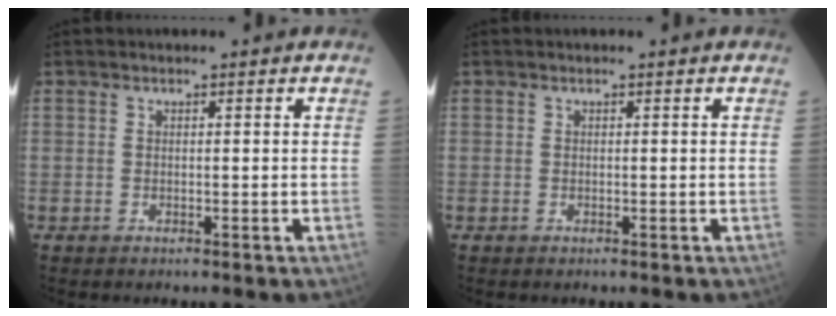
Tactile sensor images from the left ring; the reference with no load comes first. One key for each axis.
{"total": 0.0}